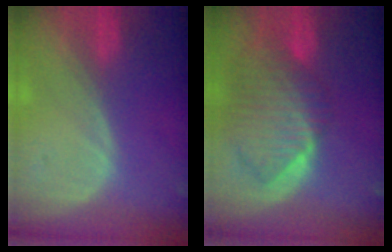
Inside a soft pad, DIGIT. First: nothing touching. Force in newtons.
{"total": 10.4, "press": 9.0, "slide": 5.1}